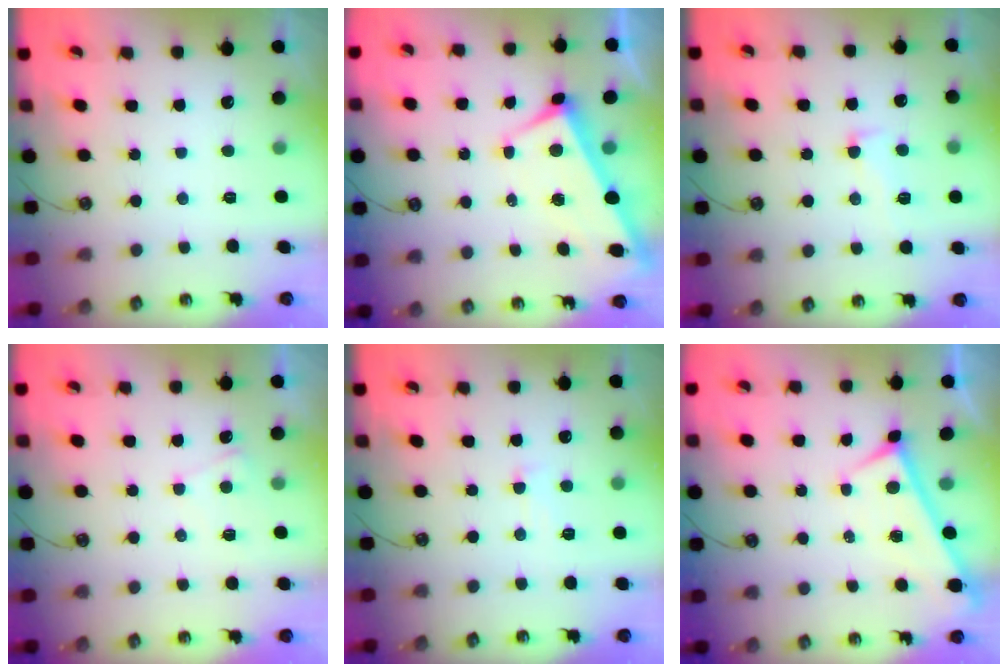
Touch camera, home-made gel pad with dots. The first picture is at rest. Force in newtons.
{"total": 2.9, "press": 2.8, "slide": 0.9}
{"total": 1.8, "press": 0.0, "slide": 1.8}
{"total": 3.6, "press": 3.6, "slide": 0.3}
{"total": 1.9, "press": 1.6, "slide": 0.9}
{"total": 0.0}